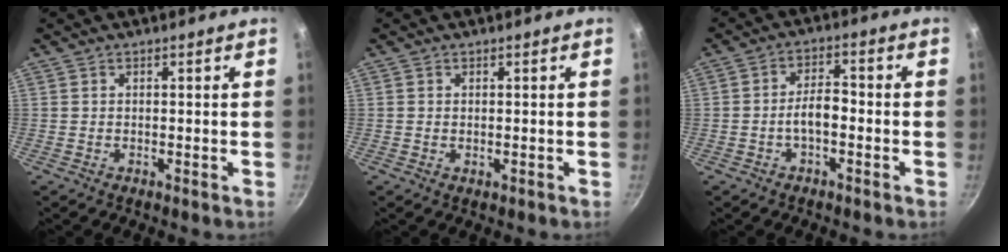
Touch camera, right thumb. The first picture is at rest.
{"total": 0.5, "force": [0.0, 0.3, 0.4], "torque": [-0.006, 0.000, 0.000]}
{"total": 4.9, "force": [-1.7, 2.3, 4.1], "torque": [-0.064, 0.029, -0.033]}